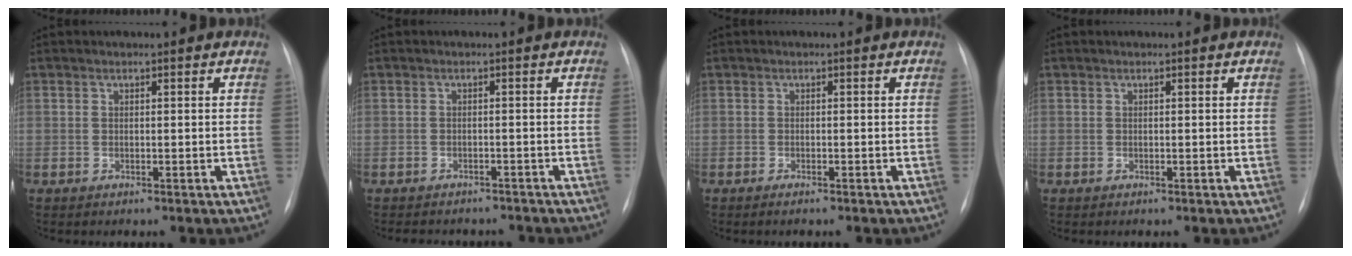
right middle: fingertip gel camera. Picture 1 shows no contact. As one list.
[{"total": 7.2, "force": [-6.6, 2.6, 1.6], "torque": [-0.021, 0.004, -0.075]}, {"total": 1.2, "force": [-0.9, 0.2, 0.8], "torque": [-0.015, -0.003, -0.009]}, {"total": 0.0}]